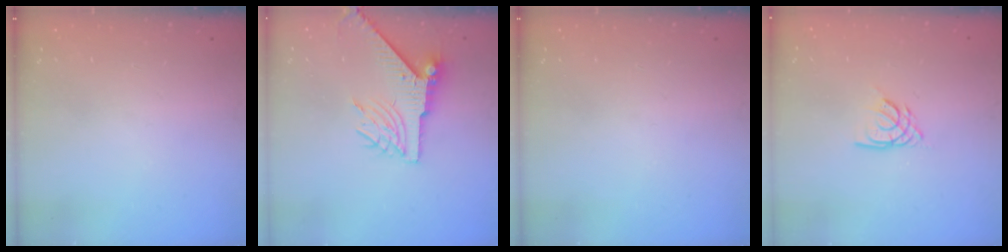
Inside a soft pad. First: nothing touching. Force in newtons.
{"total": 7.7, "press": 7.6, "slide": 0.9}
{"total": 0.0}
{"total": 3.8, "press": 3.7, "slide": 0.4}